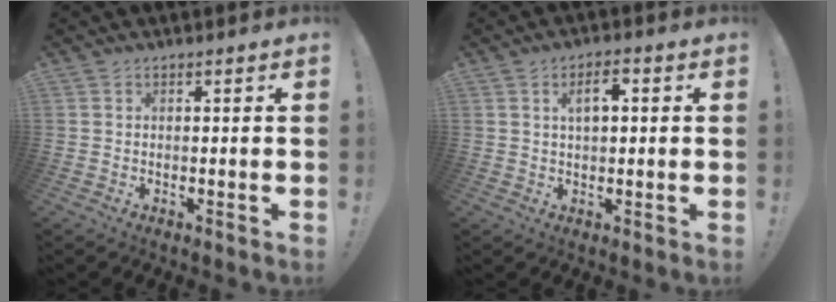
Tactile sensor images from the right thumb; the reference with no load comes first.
{"total": 4.8, "force": [1.1, 2.3, 4.0], "torque": [-0.052, 0.001, 0.010]}